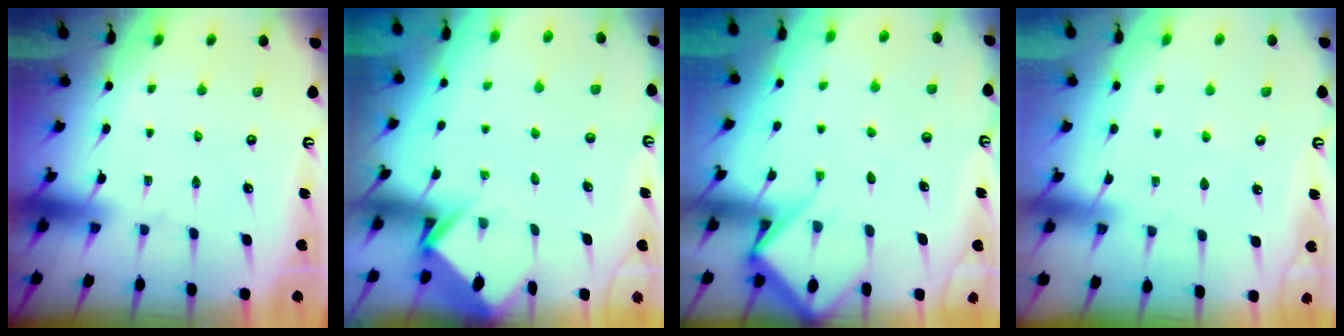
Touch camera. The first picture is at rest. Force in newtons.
{"total": 3.9, "press": 3.8, "slide": 0.3}
{"total": 7.4, "press": 7.4, "slide": 0.8}
{"total": 2.5, "press": 2.4, "slide": 0.4}